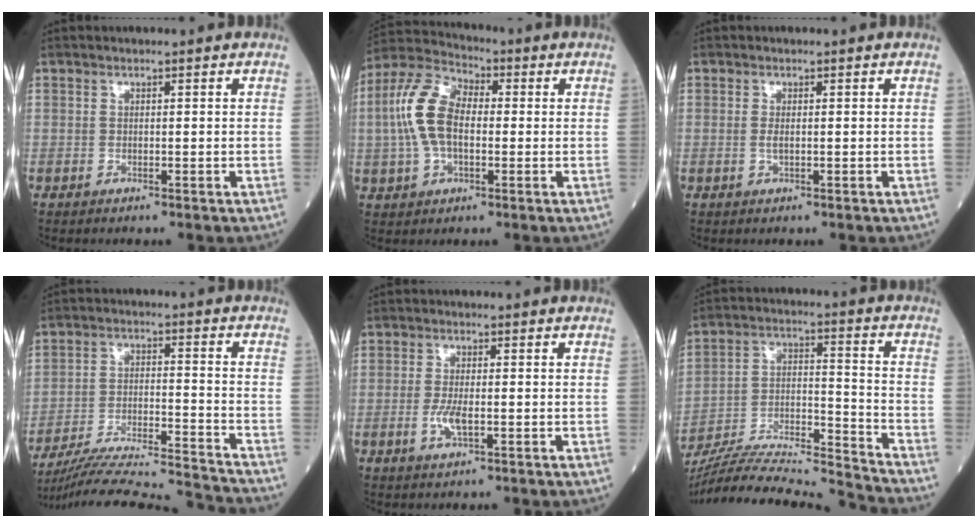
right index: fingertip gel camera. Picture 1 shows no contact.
{"total": 11.0, "force": [0.2, 6.1, 9.2], "torque": [-0.217, 0.030, 0.002]}
{"total": 1.0, "force": [0.0, 0.3, 0.9], "torque": [-0.023, -0.002, 0.000]}
{"total": 19.5, "force": [-18.7, -1.2, 5.6], "torque": [-0.096, -0.020, -0.287]}
{"total": 3.2, "force": [-0.9, 0.9, 3.0], "torque": [-0.068, -0.004, -0.015]}
{"total": 20.9, "force": [-19.8, -1.0, 6.6], "torque": [-0.138, -0.002, -0.326]}